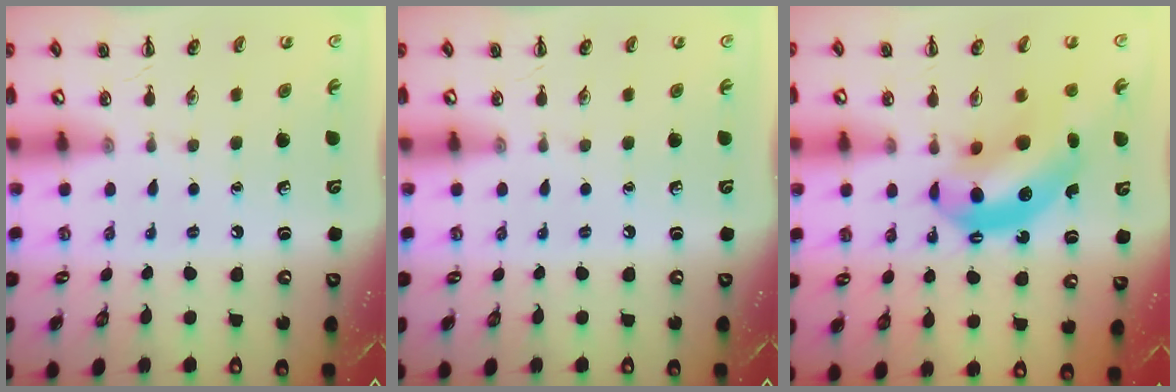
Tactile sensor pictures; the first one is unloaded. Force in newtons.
{"total": 0.0}
{"total": 12.6, "press": 12.1, "slide": 3.4}